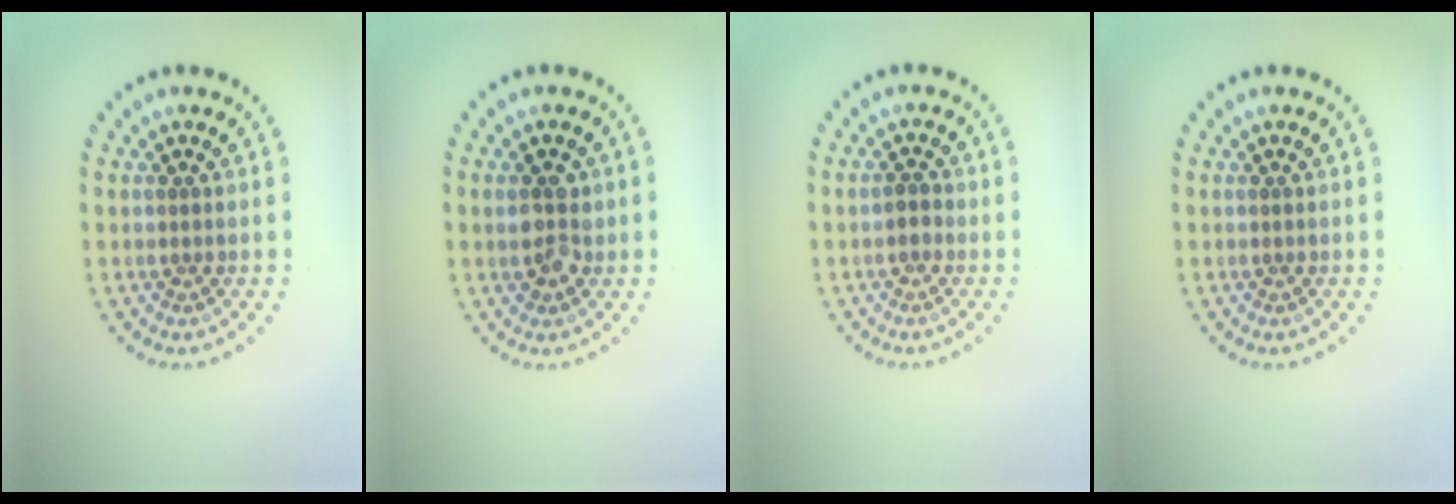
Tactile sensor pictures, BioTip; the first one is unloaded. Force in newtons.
{"total": 2.5, "press": 2.4, "slide": 0.4}
{"total": 1.0, "press": 1.0, "slide": 0.2}
{"total": 0.0}